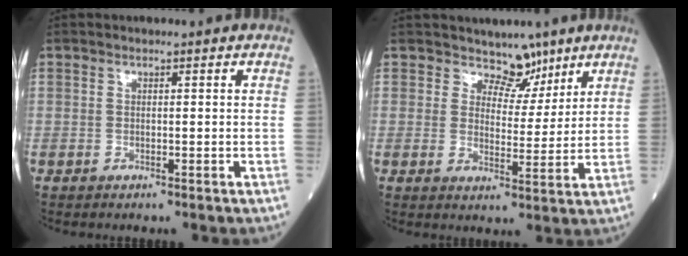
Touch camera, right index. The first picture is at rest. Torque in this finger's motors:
{"motor_torque": [0.10, 0.09, 0.00, 0.01]}